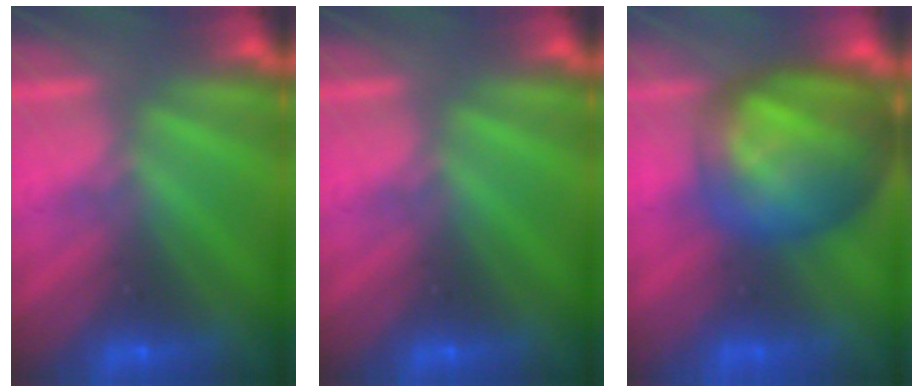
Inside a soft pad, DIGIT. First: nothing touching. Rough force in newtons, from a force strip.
{"total": 0.0}
{"total": 7.1}